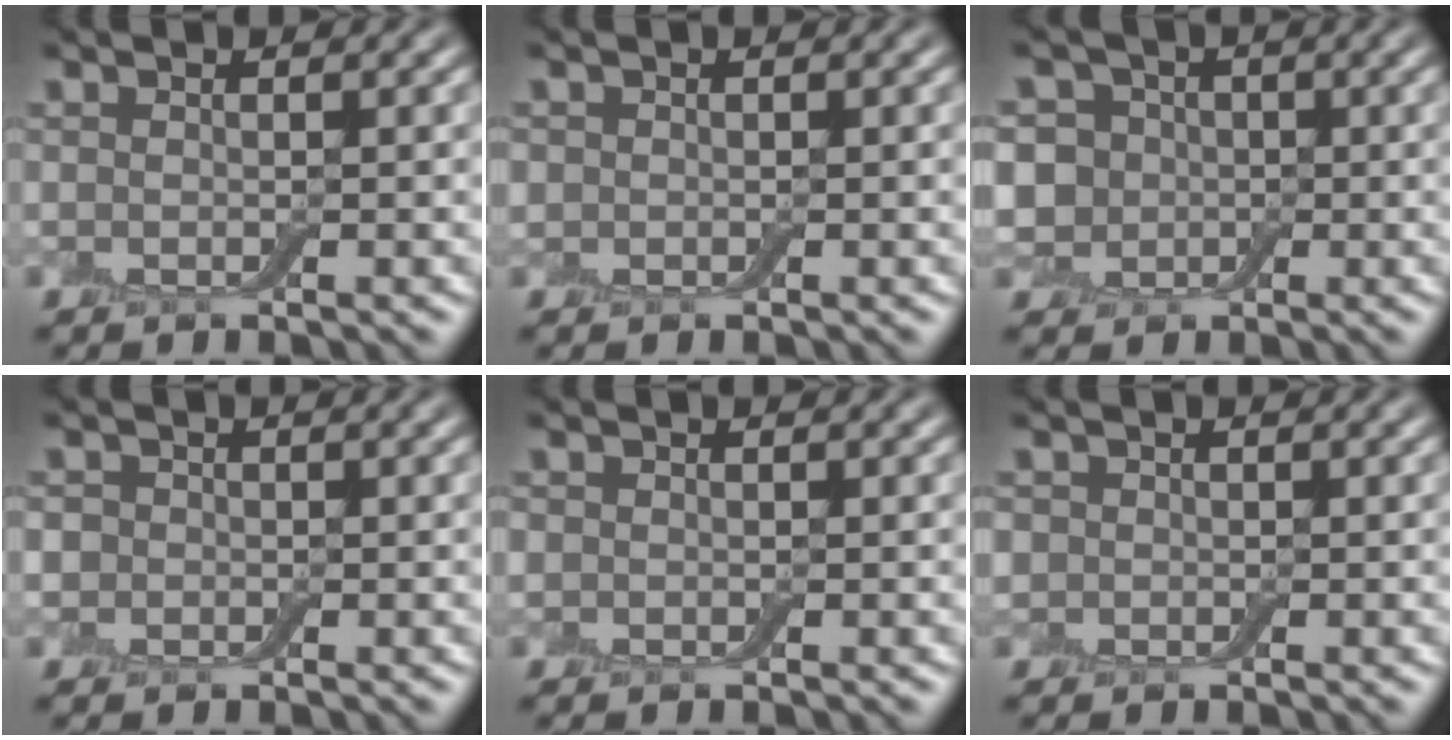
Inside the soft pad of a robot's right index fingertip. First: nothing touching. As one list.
[{"total": 0.7, "force": [0.0, 0.7, 0.0], "torque": [0.003, -0.004, -0.004]}, {"total": 5.7, "force": [0.0, 5.1, 2.5], "torque": [-0.042, 0.024, -0.033]}, {"total": 1.8, "force": [-0.1, 1.7, 0.4], "torque": [-0.002, 0.002, -0.008]}, {"total": 0.6, "force": [-0.1, 0.6, 0.0], "torque": [0.003, -0.004, -0.005]}, {"total": 1.1, "force": [-0.1, 1.1, 0.2], "torque": [0.000, -0.005, -0.008]}]